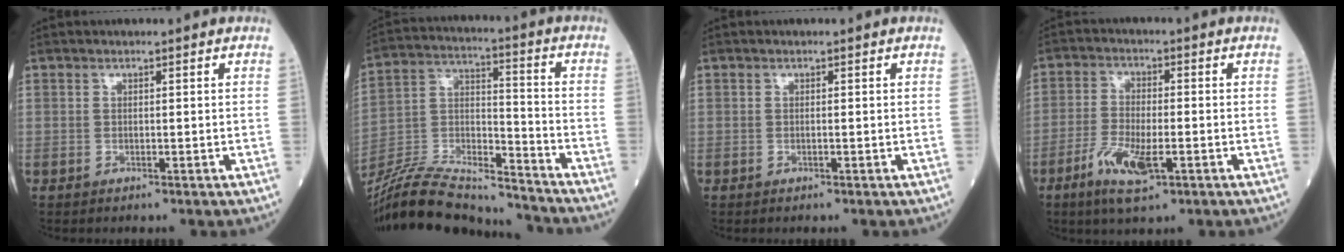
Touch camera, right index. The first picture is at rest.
{"total": 20.5, "force": [-19.0, 2.7, 7.0], "torque": [-0.160, 0.003, -0.334]}
{"total": 0.0}
{"total": 7.6, "force": [-3.4, 1.9, 6.5], "torque": [-0.134, -0.012, -0.059]}